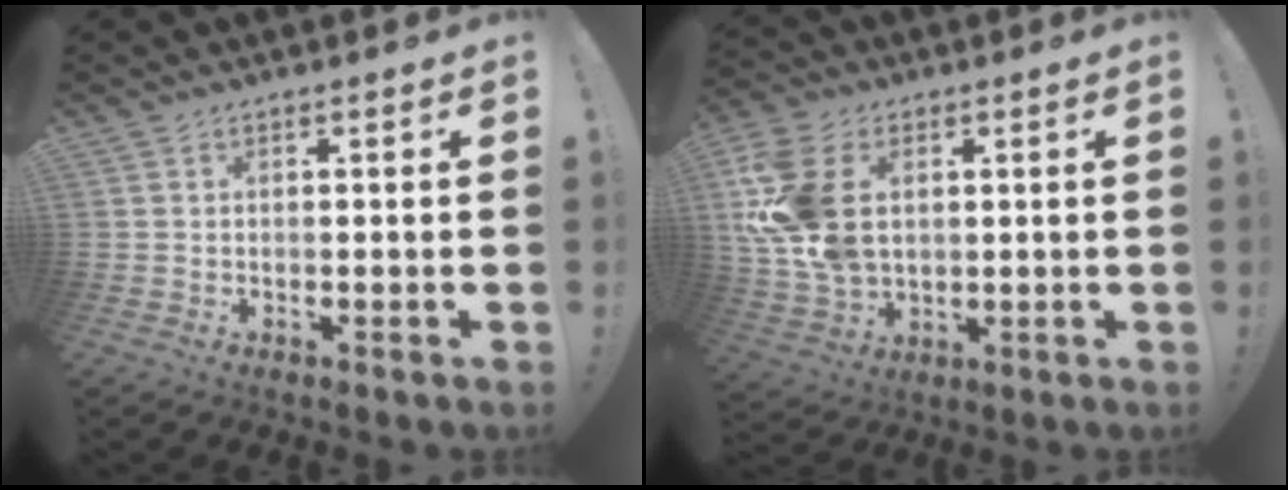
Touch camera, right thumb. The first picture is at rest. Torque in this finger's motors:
{"motor_torque": [1.28, 1.29, 0.82, 0.72, 0.42]}